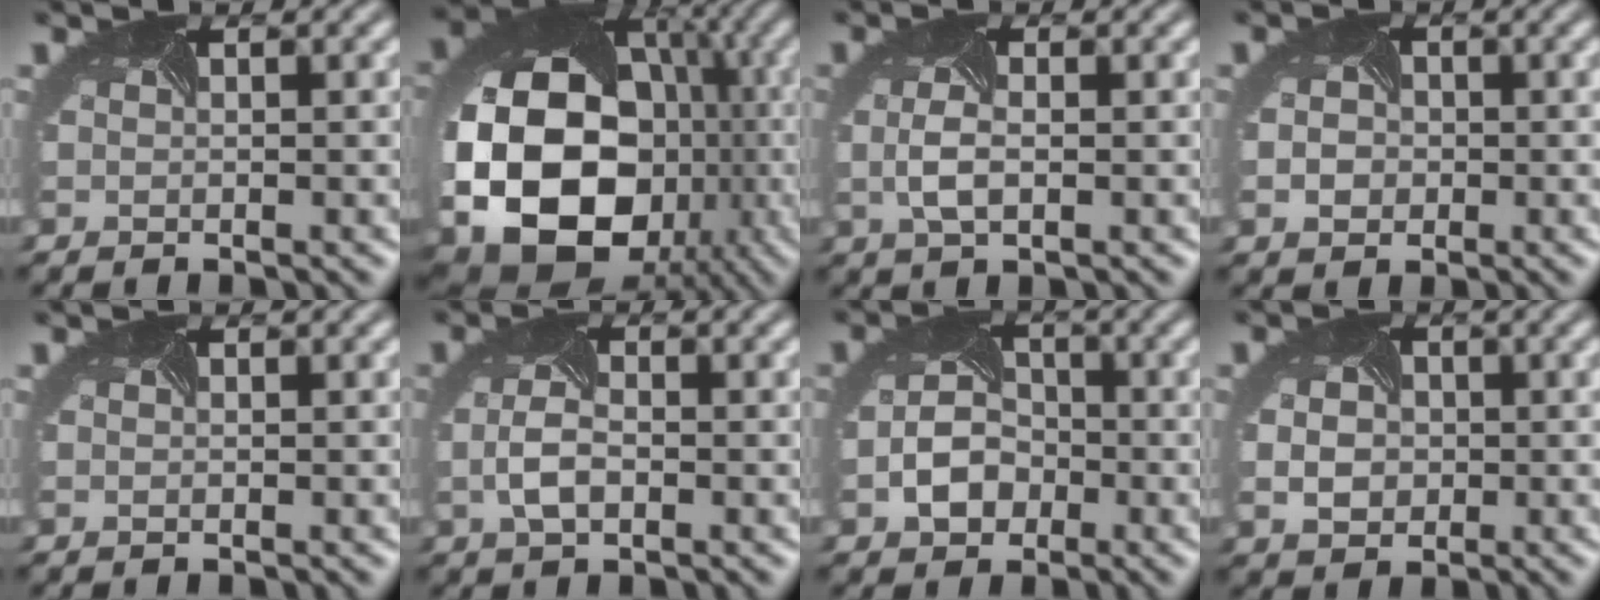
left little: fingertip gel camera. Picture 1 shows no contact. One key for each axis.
{"total": 20.5, "fx": -3.6, "fy": 15.9, "fz": 12.4, "tx": -0.243, "ty": -0.062, "tz": -0.056}
{"total": 2.1, "fx": -0.1, "fy": 0.7, "fz": 2.0, "tx": -0.055, "ty": -0.003, "tz": -0.004}
{"total": 3.5, "fx": 0.0, "fy": 2.7, "fz": 2.1, "tx": -0.030, "ty": 0.008, "tz": -0.007}
{"total": 0.0}
{"total": 2.6, "fx": -0.5, "fy": 1.3, "fz": 2.2, "tx": -0.060, "ty": -0.003, "tz": -0.009}
{"total": 3.5, "fx": -1.4, "fy": 2.6, "fz": 2.0, "tx": -0.038, "ty": -0.003, "tz": -0.026}
{"total": 4.9, "fx": 0.0, "fy": 3.8, "fz": 3.1, "tx": -0.044, "ty": 0.008, "tz": -0.008}